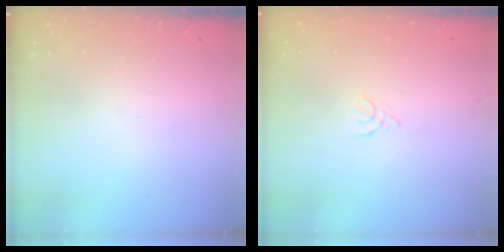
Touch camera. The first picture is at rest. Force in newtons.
{"total": 1.8, "press": 1.7, "slide": 0.5}